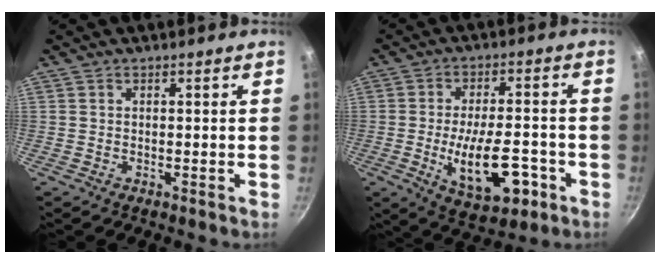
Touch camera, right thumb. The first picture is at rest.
{"total": 14.4, "force": [-4.4, 6.7, 12.0], "torque": [-0.168, 0.014, -0.059]}